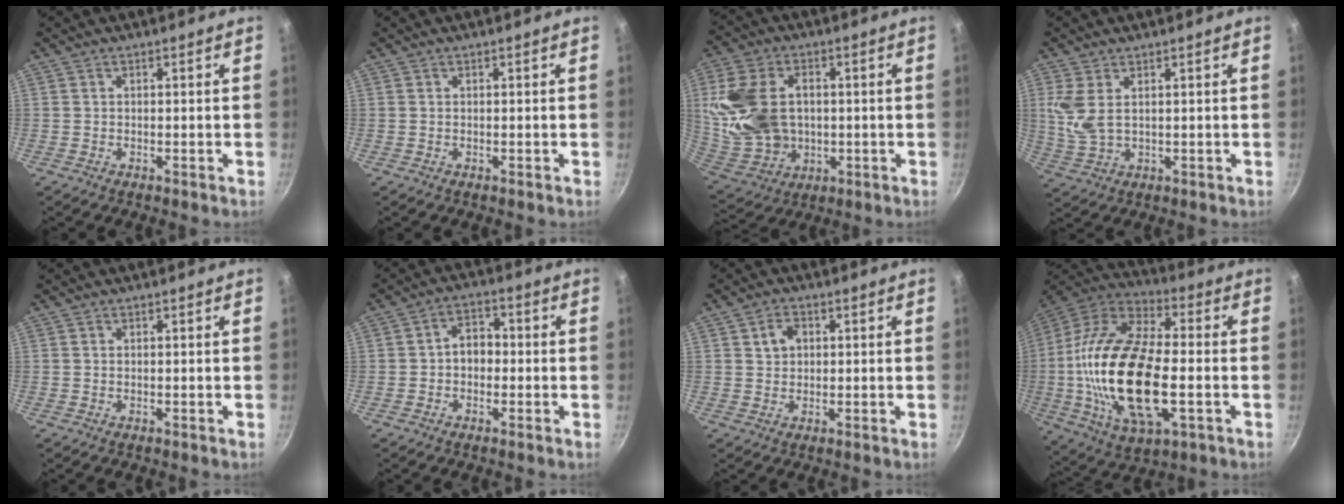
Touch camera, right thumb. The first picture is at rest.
{"total": 0.0}
{"total": 18.0, "force": [1.8, 12.6, 12.8], "torque": [-0.258, 0.001, 0.048]}
{"total": 6.0, "force": [1.6, 3.2, 4.8], "torque": [-0.114, -0.003, 0.045]}
{"total": 0.0}
{"total": 5.1, "force": [-0.5, 3.8, 3.4], "torque": [-0.031, 0.021, -0.020]}
{"total": 3.5, "force": [1.1, 2.7, 2.0], "torque": [-0.022, 0.000, 0.019]}
{"total": 27.9, "force": [-3.6, 12.9, 24.5], "torque": [-0.508, 0.005, -0.058]}